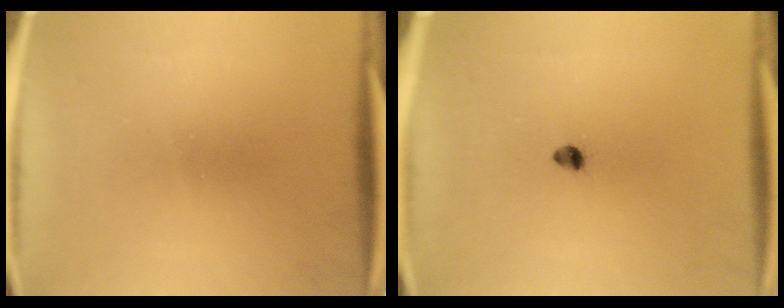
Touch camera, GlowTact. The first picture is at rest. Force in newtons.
{"total": 1.7}